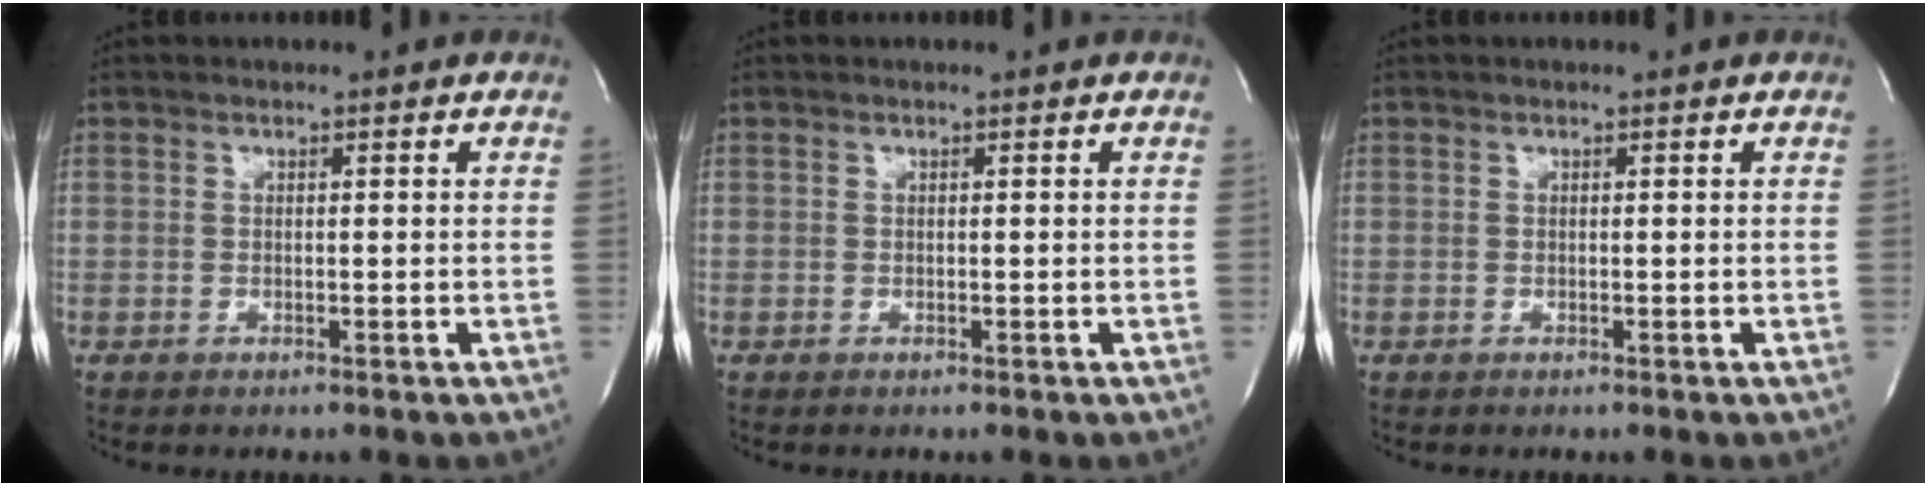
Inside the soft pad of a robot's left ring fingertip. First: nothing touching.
{"total": 0.0}
{"total": 0.0}